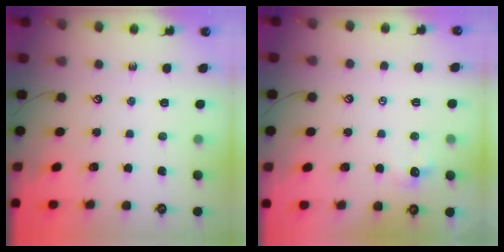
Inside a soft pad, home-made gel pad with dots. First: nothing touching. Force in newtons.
{"total": 0.9, "press": 0.6, "slide": 0.6}